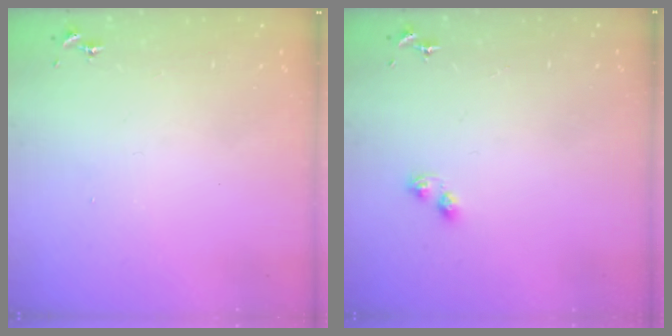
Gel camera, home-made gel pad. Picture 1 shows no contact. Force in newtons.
{"total": 2.9, "press": 2.8, "slide": 0.5}